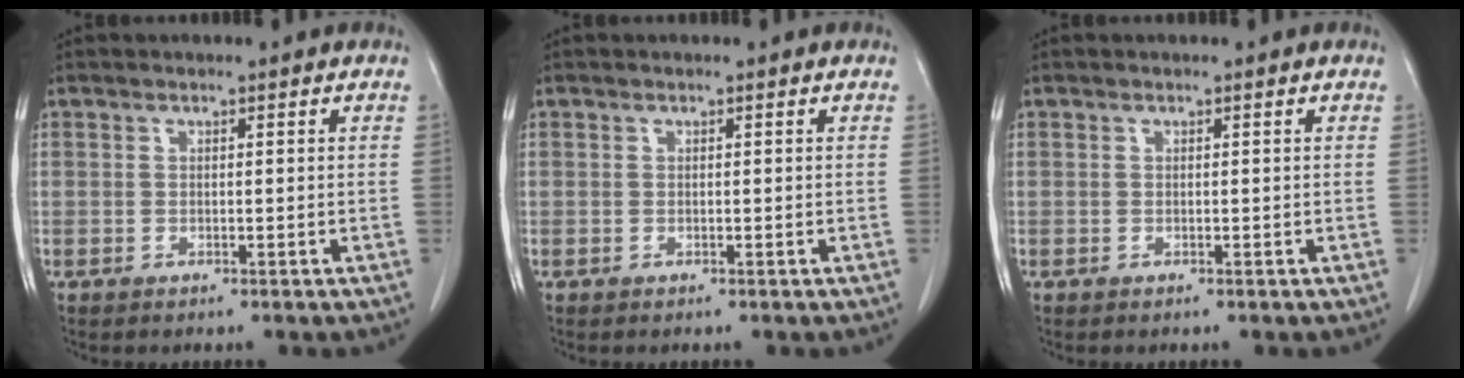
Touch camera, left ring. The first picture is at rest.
{"total": 0.0}
{"total": 0.0}